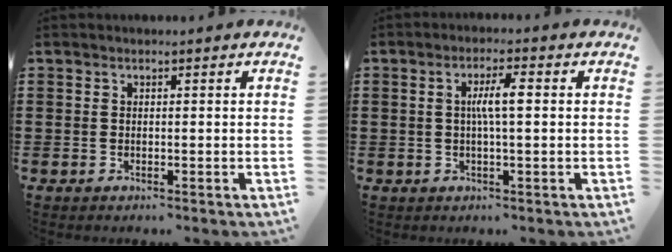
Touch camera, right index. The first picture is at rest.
{"total": 4.1, "force": [0.4, 0.7, 4.0], "torque": [-0.077, 0.004, 0.003]}